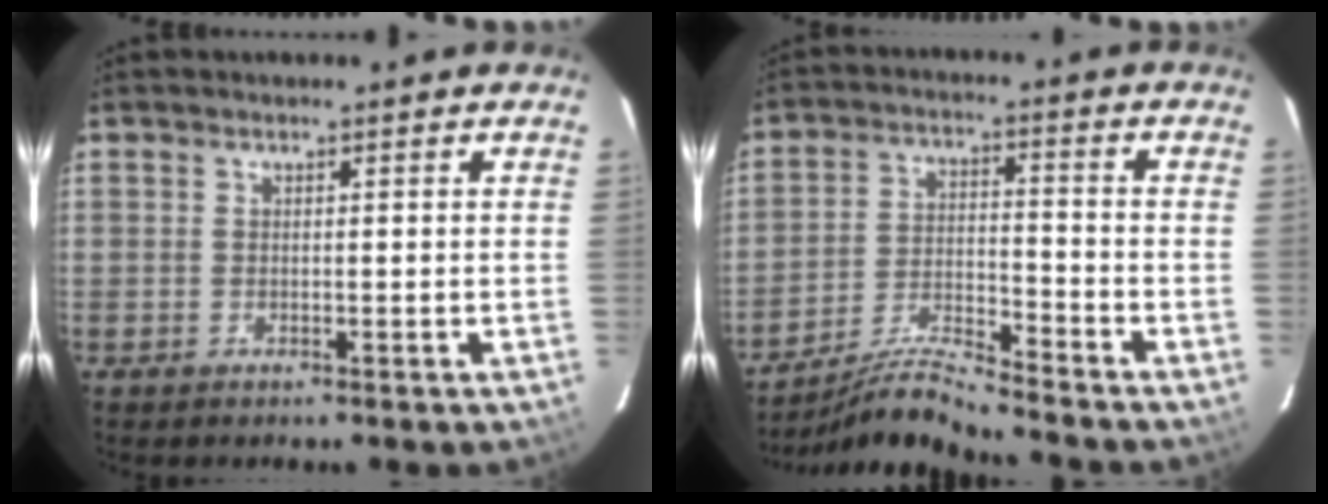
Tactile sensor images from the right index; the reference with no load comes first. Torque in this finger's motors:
{"motor_torque": [0.72, -0.86, 0.13, 0.03]}